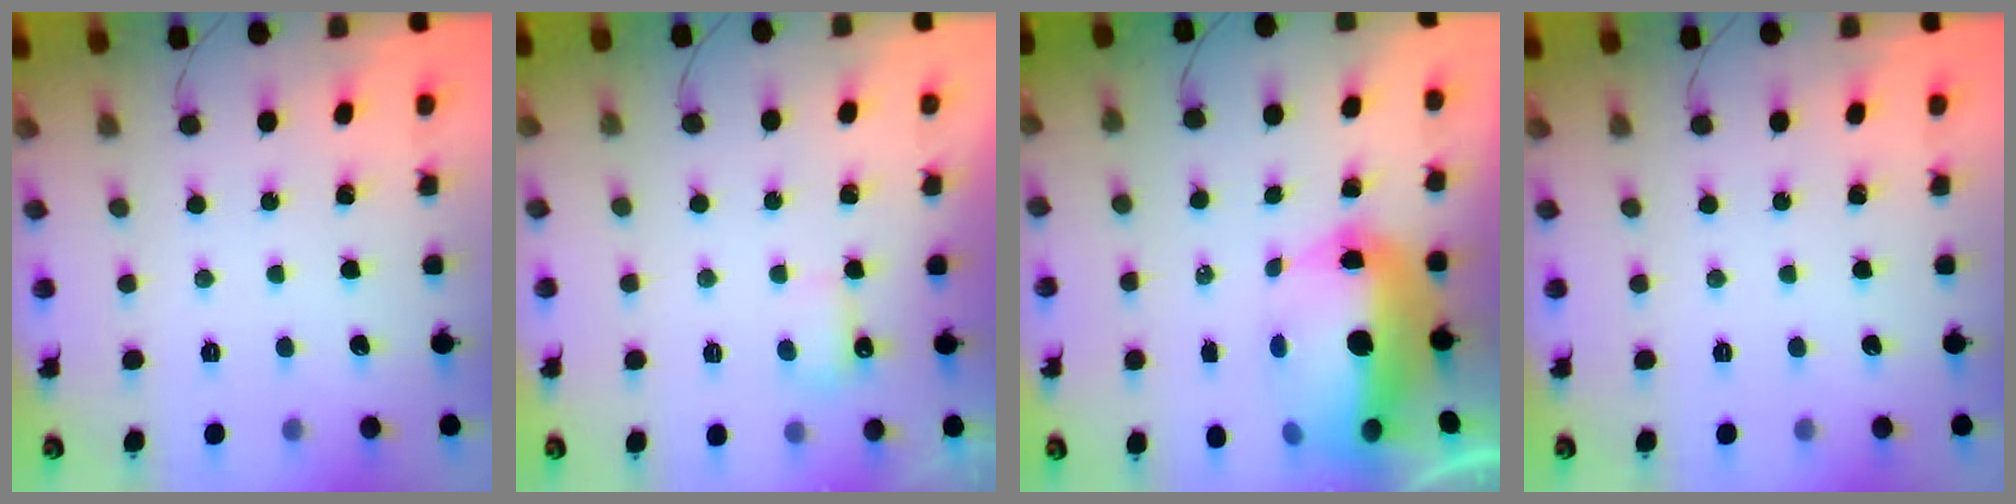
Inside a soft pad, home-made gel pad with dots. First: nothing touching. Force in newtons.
{"total": 2.8, "press": 2.7, "slide": 0.6}
{"total": 17.4, "press": 17.0, "slide": 3.7}
{"total": 0.0}